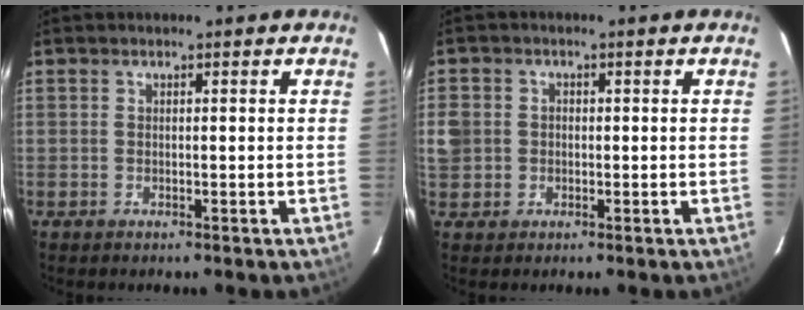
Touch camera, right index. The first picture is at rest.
{"total": 5.4, "force": [-0.8, 5.1, 1.8], "torque": [-0.052, 0.007, -0.011]}